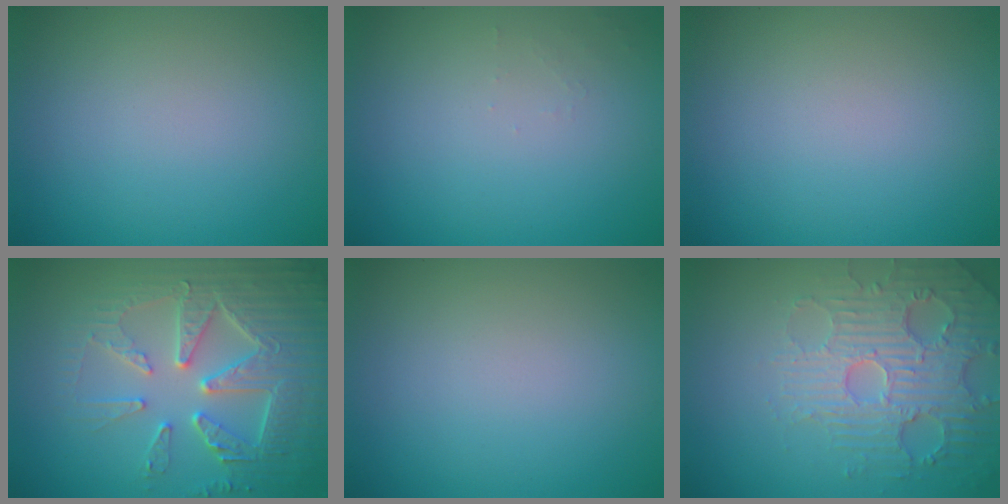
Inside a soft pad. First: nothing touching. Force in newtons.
{"total": 0.7, "press": 0.7, "slide": 0.1}
{"total": 0.0}
{"total": 6.7, "press": 5.6, "slide": 3.7}
{"total": 0.0}
{"total": 4.8, "press": 4.5, "slide": 1.5}